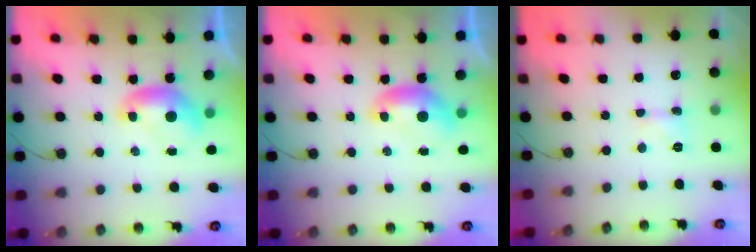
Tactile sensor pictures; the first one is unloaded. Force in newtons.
{"total": 0.0}
{"total": 2.4, "press": 2.4, "slide": 0.6}